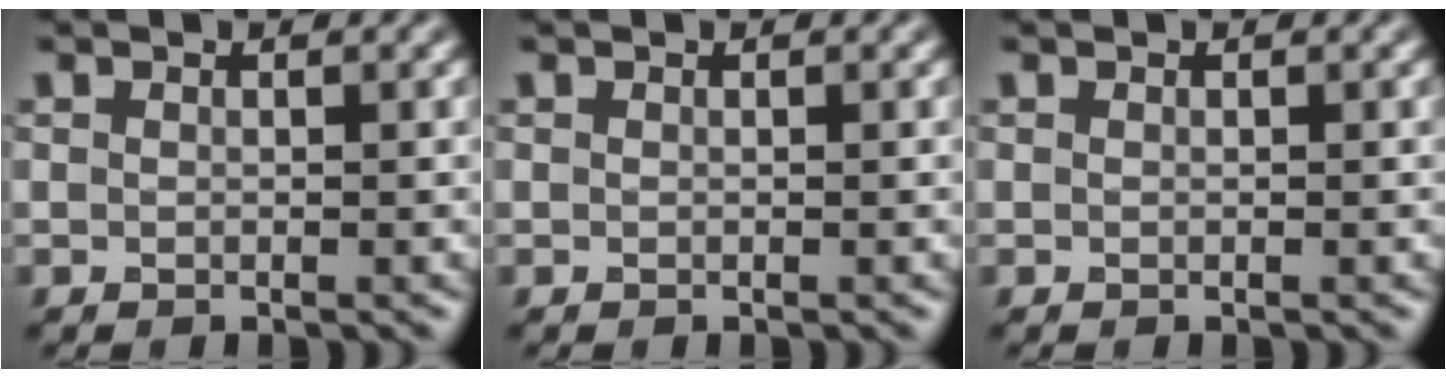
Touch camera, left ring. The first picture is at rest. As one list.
[{"total": 0.0}, {"total": 0.0}]